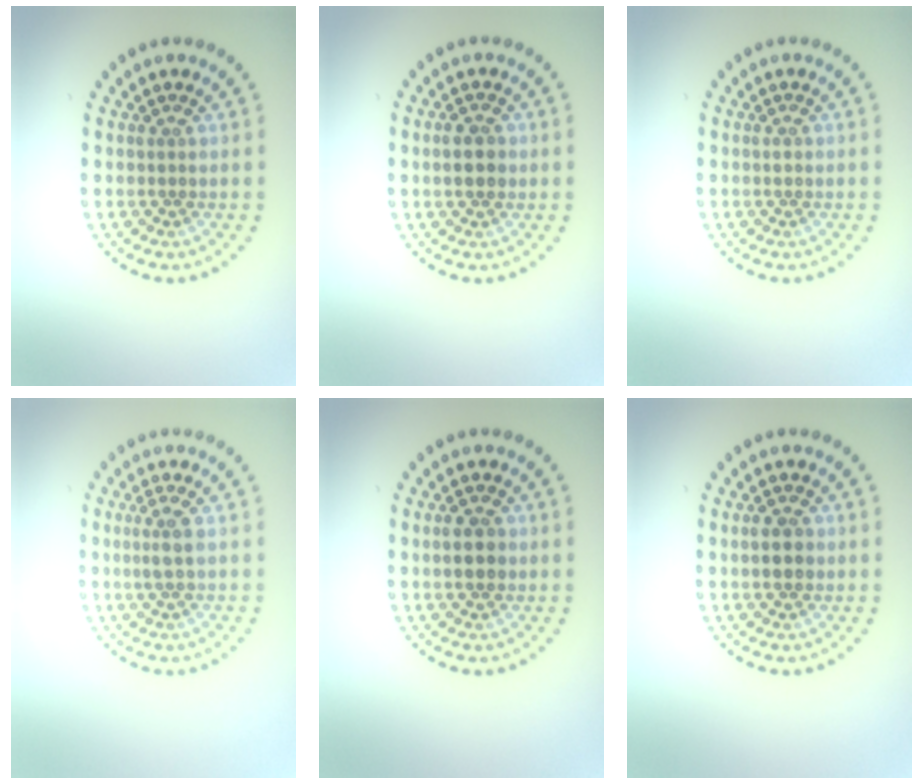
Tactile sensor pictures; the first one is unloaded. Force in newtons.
{"total": 2.4, "press": 2.4, "slide": 0.1}
{"total": 0.6, "press": 0.6, "slide": 0.1}
{"total": 1.5, "press": 1.3, "slide": 0.7}
{"total": 2.4, "press": 2.4, "slide": 0.1}
{"total": 1.9, "press": 1.9, "slide": 0.2}